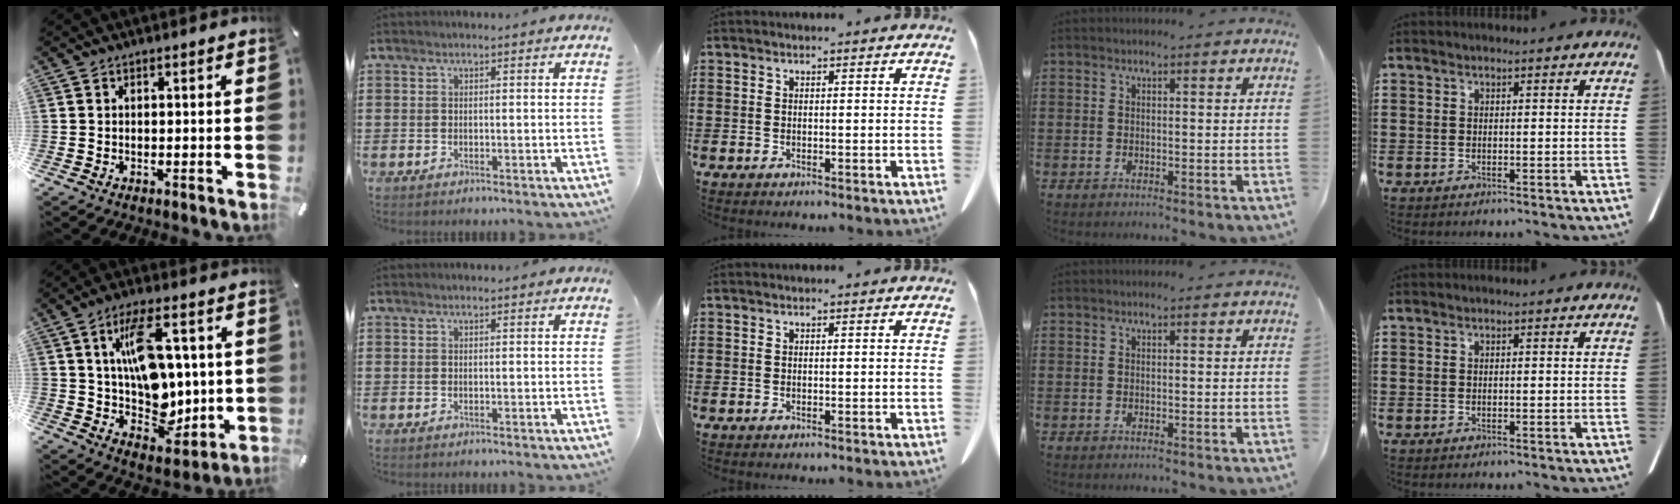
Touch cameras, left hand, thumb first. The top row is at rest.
{"thumb": {"total": 14.5, "force": [3.7, 9.5, 10.3], "torque": [-0.163, -0.008, 0.068]}}